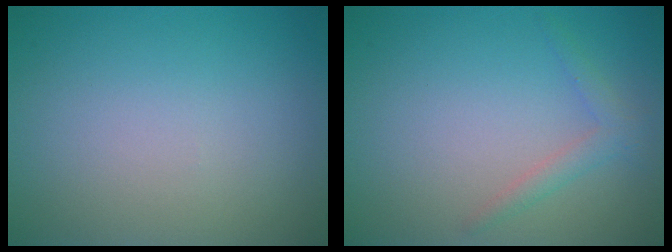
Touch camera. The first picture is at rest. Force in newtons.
{"total": 1.5, "press": 1.5, "slide": 0.1}